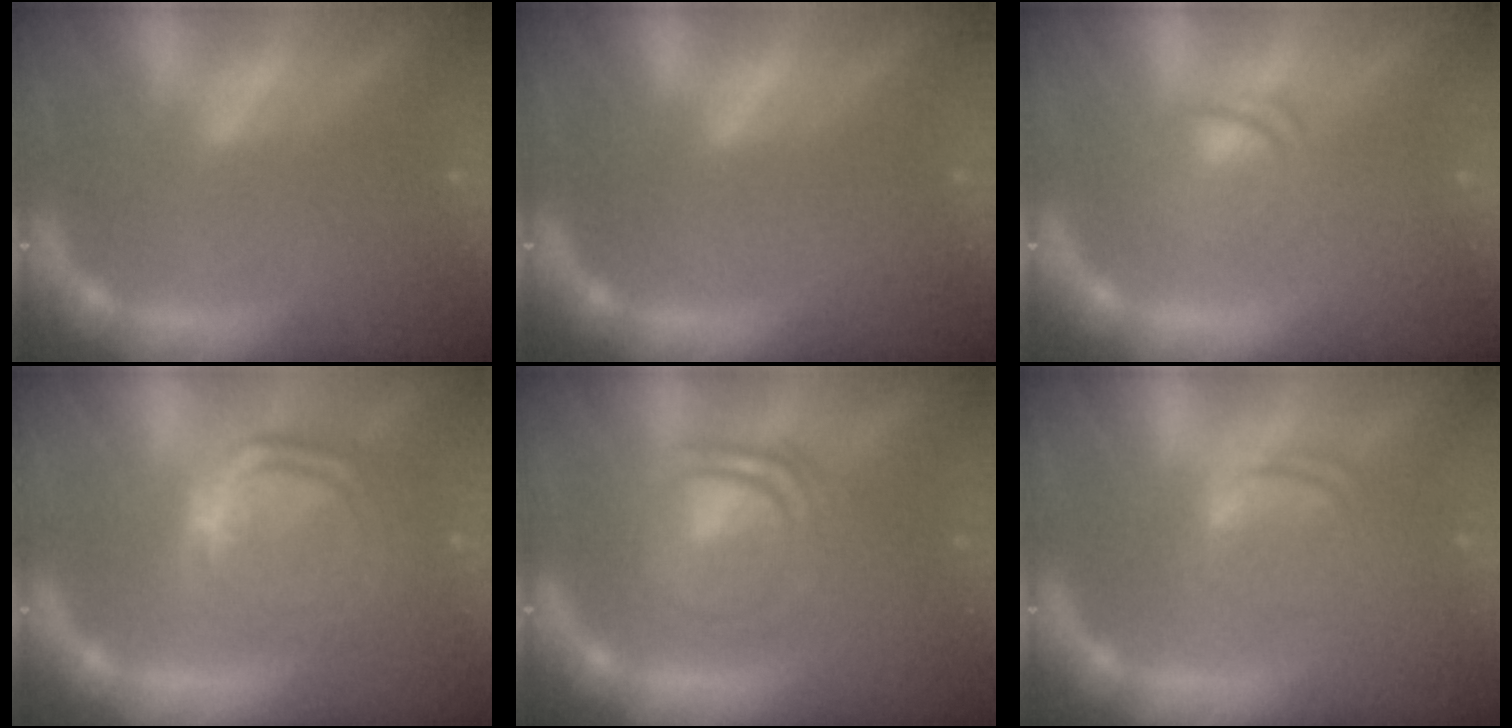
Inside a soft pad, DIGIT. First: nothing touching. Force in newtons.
{"total": 0.0}
{"total": 3.0}
{"total": 10.0}
{"total": 7.6}
{"total": 4.5}